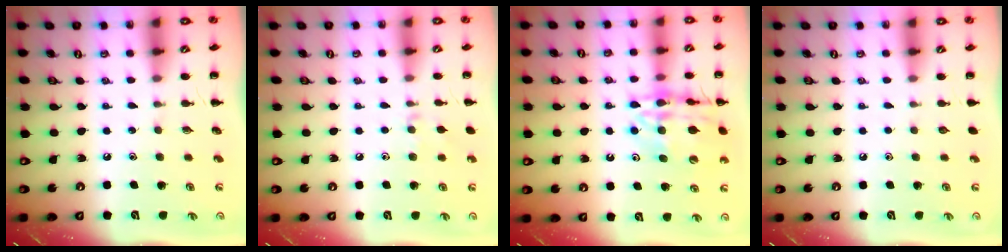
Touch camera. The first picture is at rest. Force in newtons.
{"total": 6.1, "press": 5.8, "slide": 2.0}
{"total": 17.7, "press": 17.6, "slide": 1.6}
{"total": 0.0}